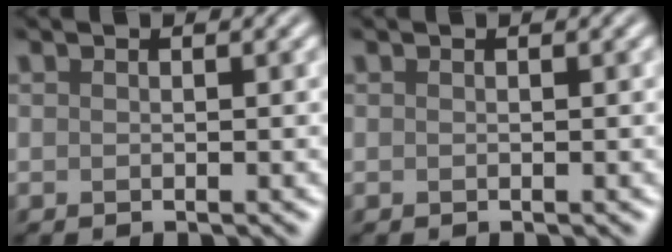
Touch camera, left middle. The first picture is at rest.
{"total": 0.0}